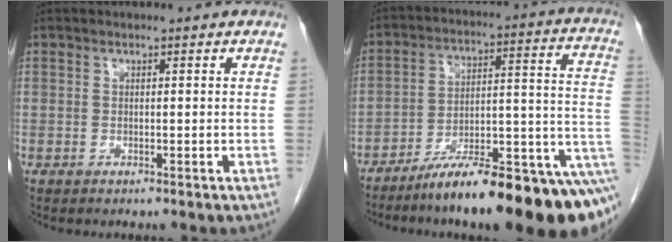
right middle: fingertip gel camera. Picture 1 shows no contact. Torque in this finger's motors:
{"motor_torque": [1.12, -1.02, 0.56, 0.14]}